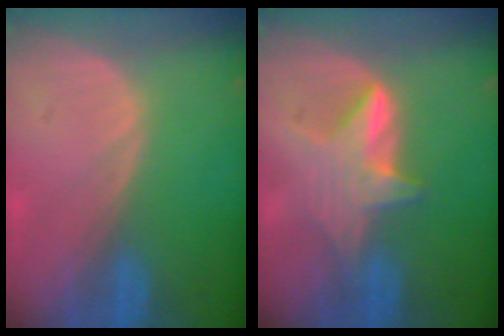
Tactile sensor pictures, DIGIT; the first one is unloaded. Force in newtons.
{"total": 6.0, "press": 5.7, "slide": 1.9}